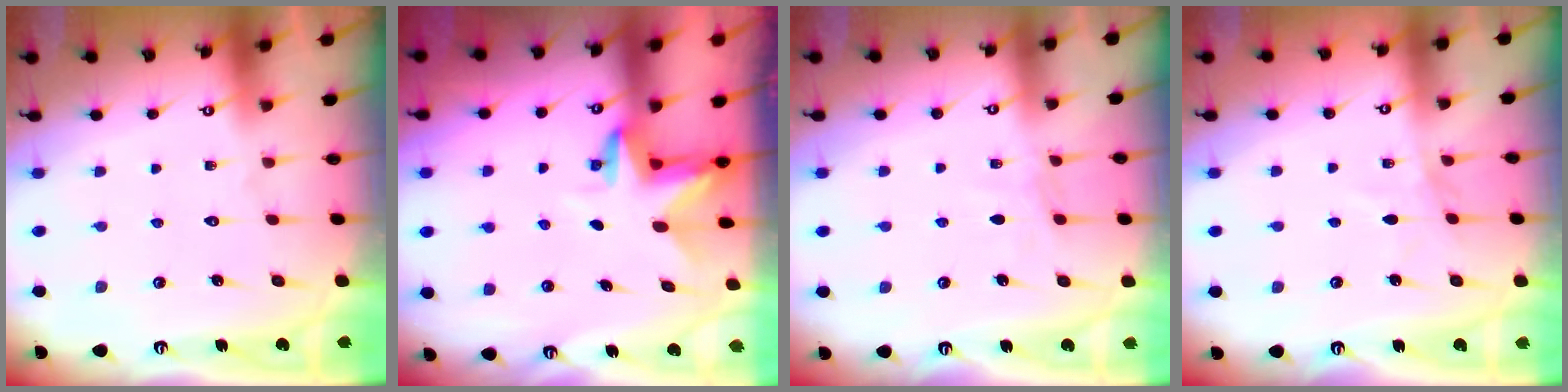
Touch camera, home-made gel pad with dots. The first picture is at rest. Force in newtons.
{"total": 3.8, "press": 3.7, "slide": 0.3}
{"total": 3.7, "press": 3.7, "slide": 0.5}
{"total": 2.9, "press": 2.8, "slide": 0.4}